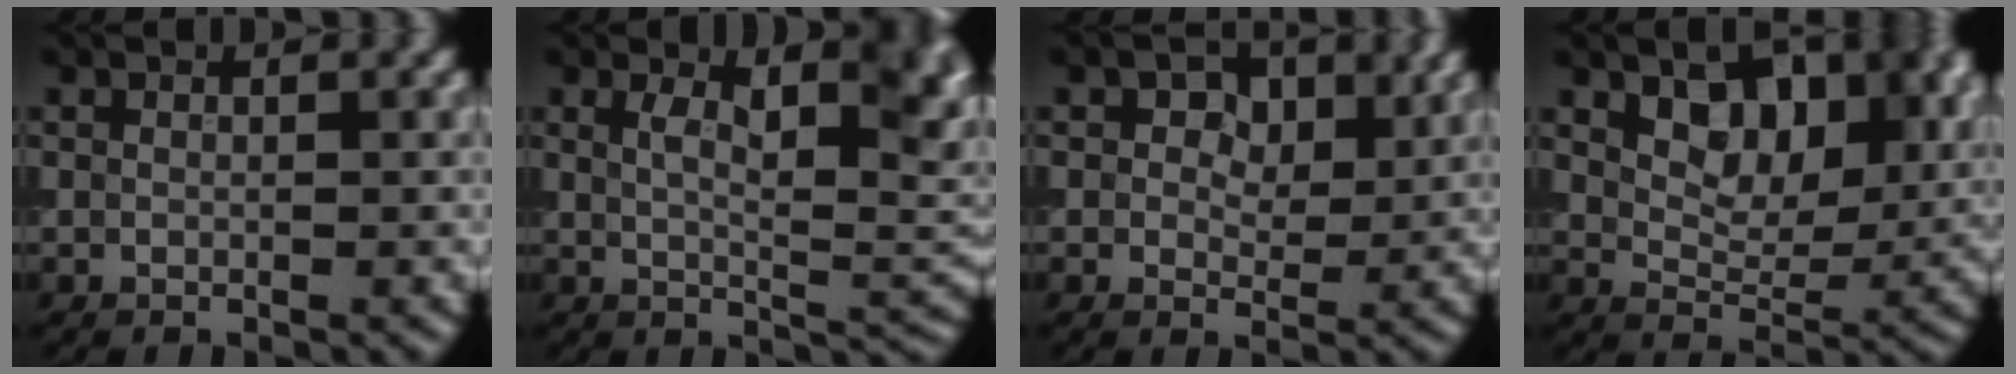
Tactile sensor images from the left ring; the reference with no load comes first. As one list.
[{"total": 7.2, "force": [2.2, 2.6, 6.4], "torque": [-0.085, 0.001, 0.039]}, {"total": 3.4, "force": [1.5, 2.2, 2.1], "torque": [-0.021, 0.003, 0.011]}, {"total": 7.4, "force": [3.4, 4.4, 4.9], "torque": [-0.075, -0.013, 0.052]}]